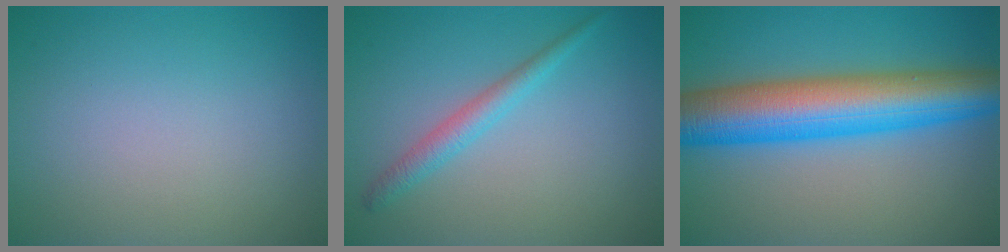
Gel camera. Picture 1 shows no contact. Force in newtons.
{"total": 2.2, "press": 2.2, "slide": 0.1}
{"total": 10.6, "press": 10.6, "slide": 0.1}